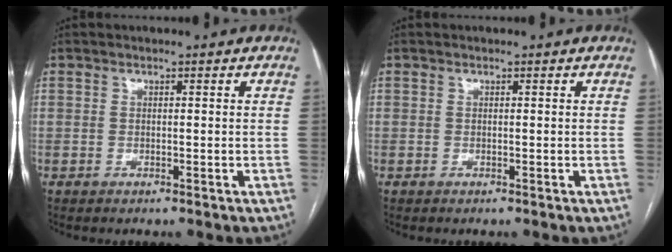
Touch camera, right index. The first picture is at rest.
{"total": 0.0}